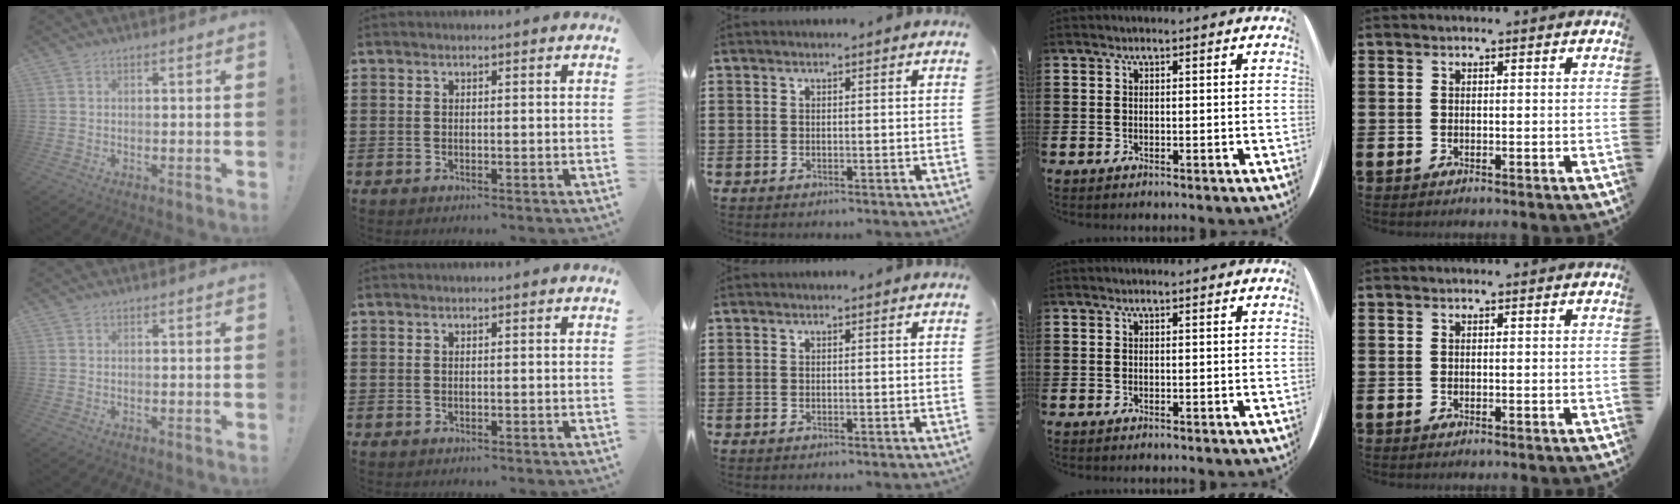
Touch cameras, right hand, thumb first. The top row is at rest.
{}